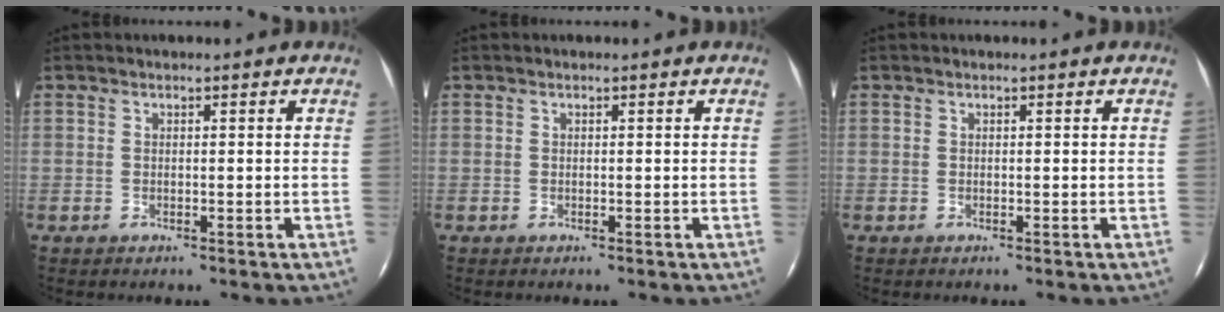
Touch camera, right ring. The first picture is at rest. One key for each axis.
{"total": 0.0}
{"total": 0.0}